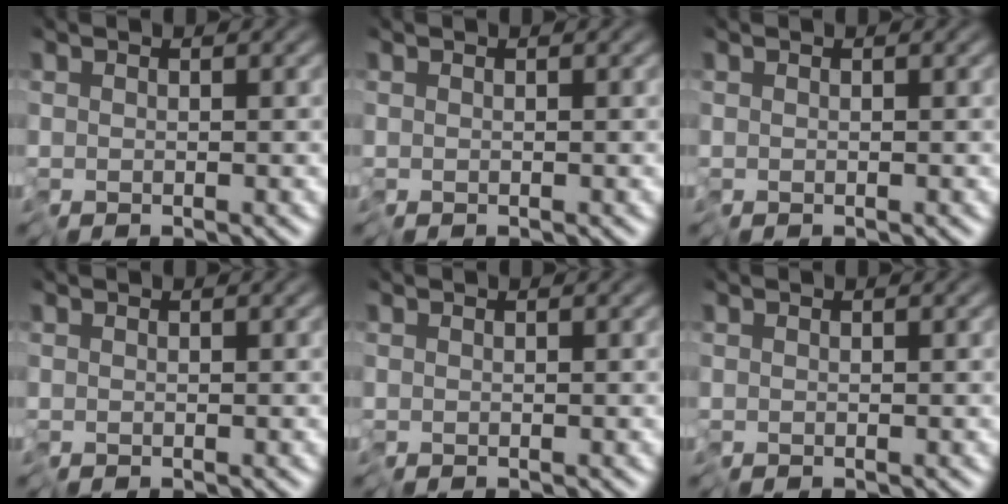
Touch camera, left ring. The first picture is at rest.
{"total": 0.0}
{"total": 0.0}
{"total": 0.0}
{"total": 0.0}
{"total": 0.0}